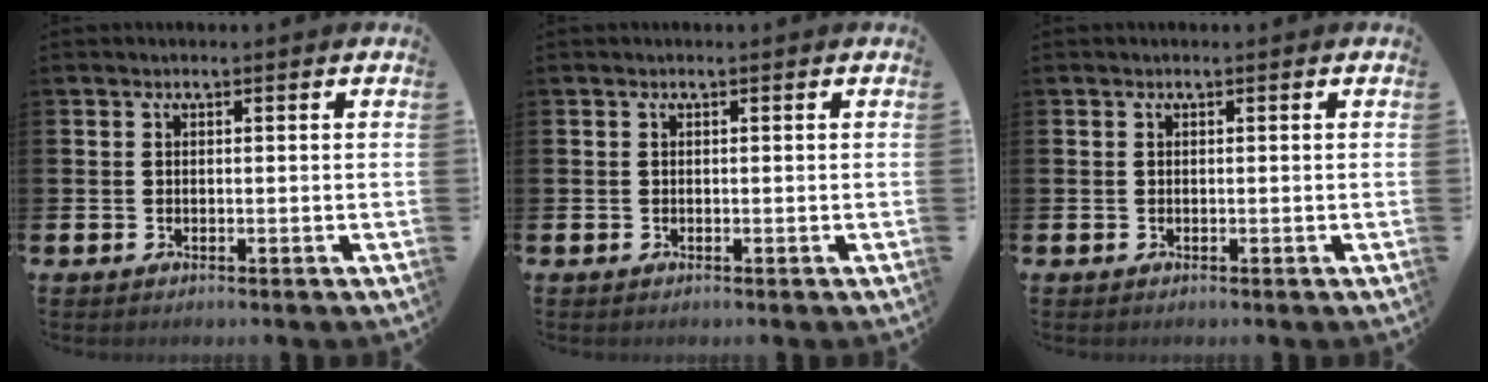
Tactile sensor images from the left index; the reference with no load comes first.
{"total": 0.0}
{"total": 0.0}